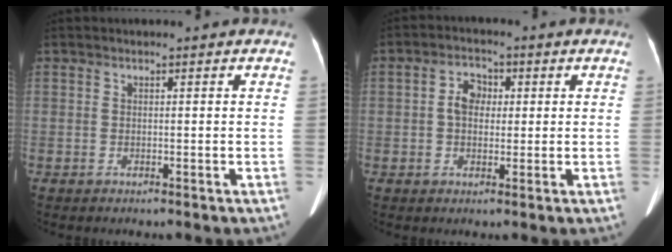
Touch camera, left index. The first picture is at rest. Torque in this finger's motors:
{"motor_torque": [0.44, -0.06, 0.27, 0.08]}